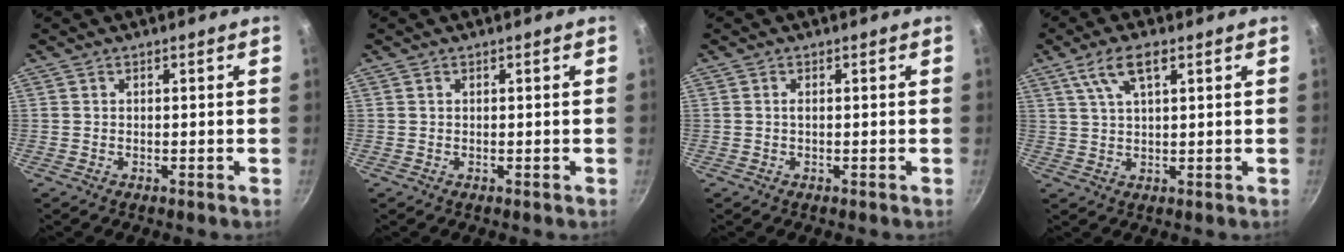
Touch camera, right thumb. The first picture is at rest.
{"total": 0.0}
{"total": 0.6, "force": [0.1, 0.2, 0.6], "torque": [-0.012, 0.001, 0.001]}
{"total": 6.7, "force": [3.2, 2.4, 5.4], "torque": [-0.104, 0.003, 0.064]}